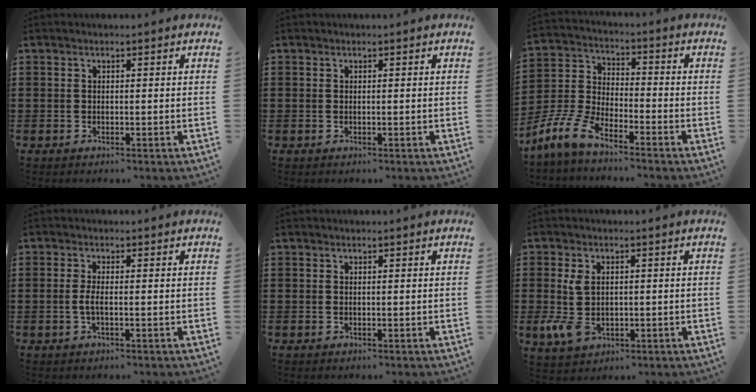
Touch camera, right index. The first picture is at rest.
{"total": 0.0}
{"total": 7.2, "force": [-6.1, 1.4, 3.5], "torque": [-0.107, -0.009, -0.128]}
{"total": 2.2, "force": [-0.6, 0.3, 2.1], "torque": [-0.053, -0.008, -0.016]}
{"total": 0.0}
{"total": 5.7, "force": [-0.5, 3.6, 4.4], "torque": [-0.125, -0.007, -0.017]}